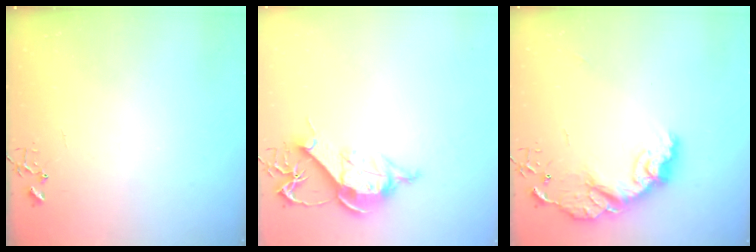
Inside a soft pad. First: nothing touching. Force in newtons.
{"total": 11.0, "press": 11.0, "slide": 0.5}
{"total": 14.5, "press": 14.5, "slide": 0.6}